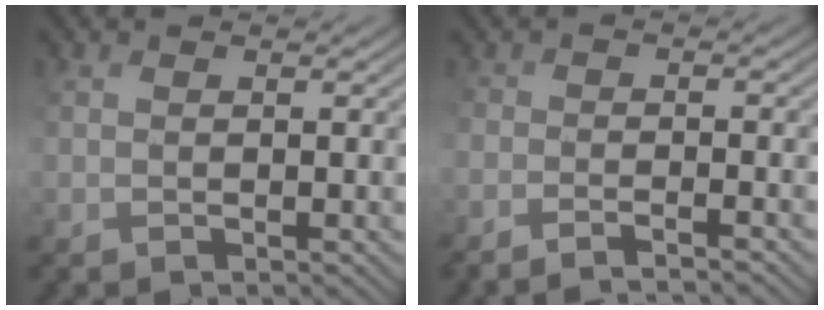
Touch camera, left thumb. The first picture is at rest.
{"total": 3.7, "force": [-3.6, 0.0, 1.0], "torque": [-0.016, 0.002, -0.064]}